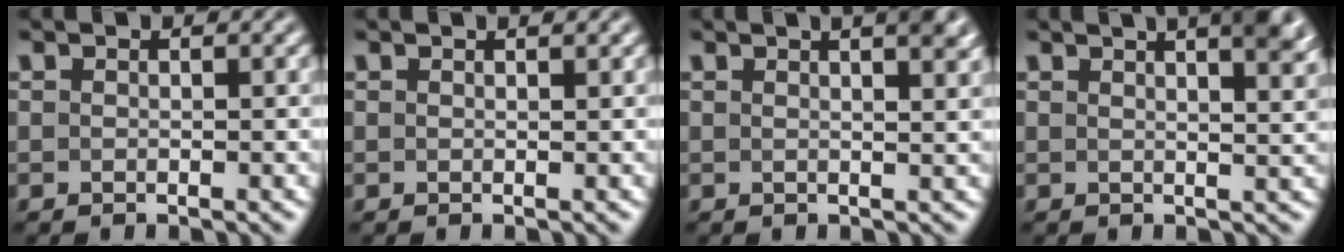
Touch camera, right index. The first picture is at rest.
{"total": 0.5, "force": [0.5, -0.2, 0.1], "torque": [0.001, -0.001, 0.009]}
{"total": 4.4, "force": [2.2, 0.7, 3.8], "torque": [-0.033, 0.009, 0.032]}
{"total": 7.6, "force": [4.3, 2.1, 5.9], "torque": [-0.054, 0.017, 0.059]}